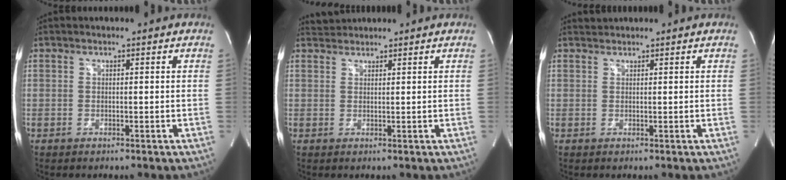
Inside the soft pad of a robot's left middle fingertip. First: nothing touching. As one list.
[{"total": 1.8, "force": [1.8, 0.0, -0.4], "torque": [-0.006, 0.012, 0.038]}, {"total": 0.9, "force": [0.8, -0.1, -0.3], "torque": [-0.009, 0.009, 0.019]}]